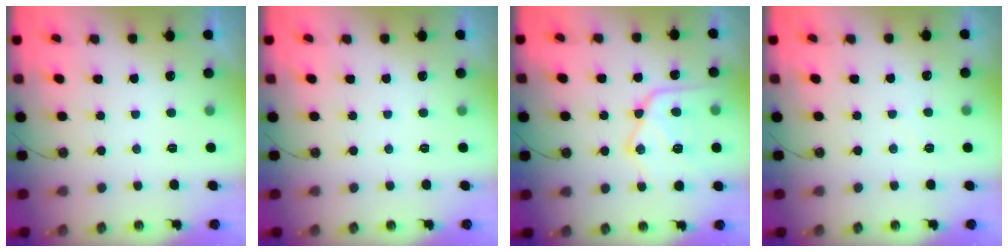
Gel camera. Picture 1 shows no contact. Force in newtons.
{"total": 1.0, "press": 0.4, "slide": 1.0}
{"total": 16.9, "press": 16.9, "slide": 1.6}
{"total": 3.2, "press": 3.2, "slide": 0.5}